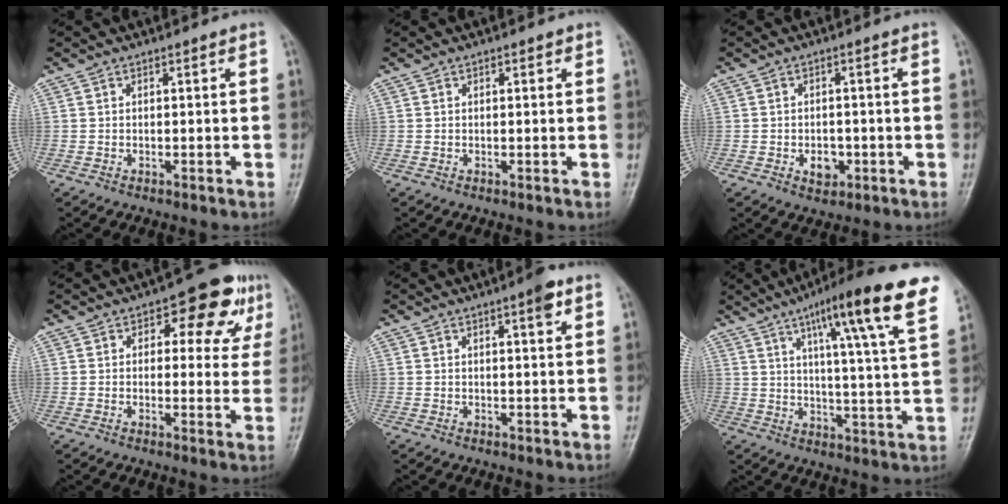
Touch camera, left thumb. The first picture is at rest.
{"total": 0.8, "force": [0.4, 0.5, 0.5], "torque": [-0.003, 0.000, 0.003]}
{"total": 3.8, "force": [-1.1, 2.8, 2.3], "torque": [-0.019, 0.005, -0.013]}
{"total": 10.0, "force": [4.4, 5.7, 7.0], "torque": [-0.036, -0.003, 0.047]}
{"total": 3.4, "force": [1.8, 0.7, 2.7], "torque": [-0.036, -0.006, 0.023]}
{"total": 19.5, "force": [10.9, 2.1, 16.1], "torque": [-0.220, -0.033, 0.151]}